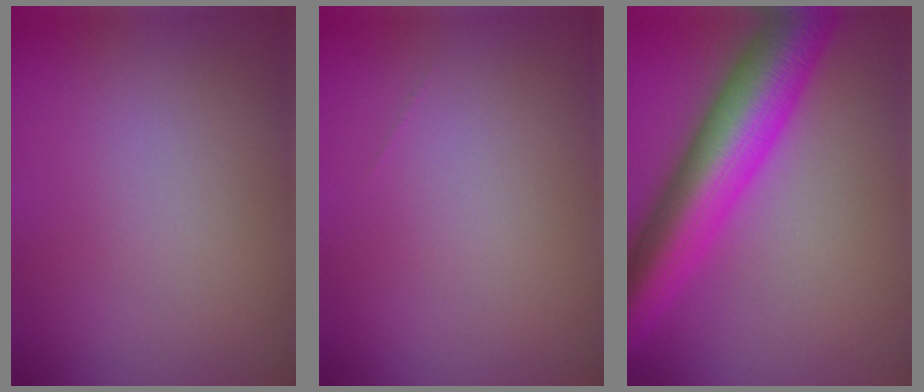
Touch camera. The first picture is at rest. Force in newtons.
{"total": 0.0}
{"total": 10.6, "press": 10.6, "slide": 0.3}